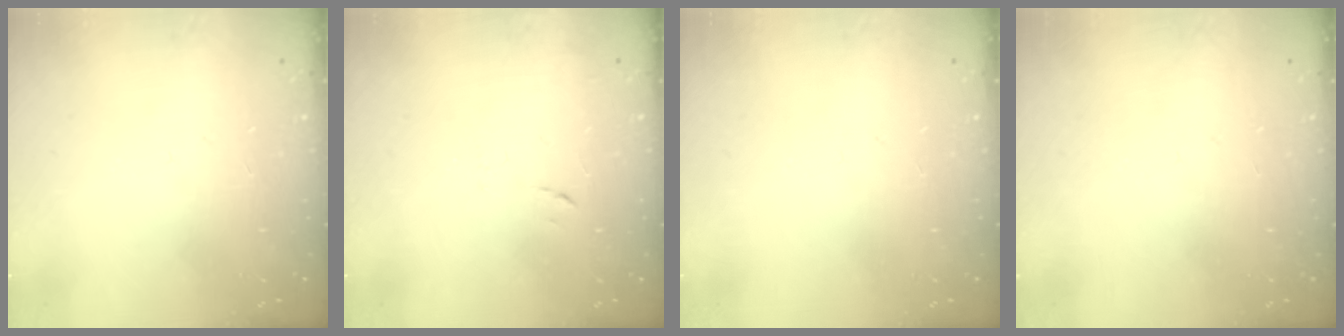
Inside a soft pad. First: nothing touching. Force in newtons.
{"total": 7.2, "press": 7.2, "slide": 0.6}
{"total": 0.0}
{"total": 0.0}